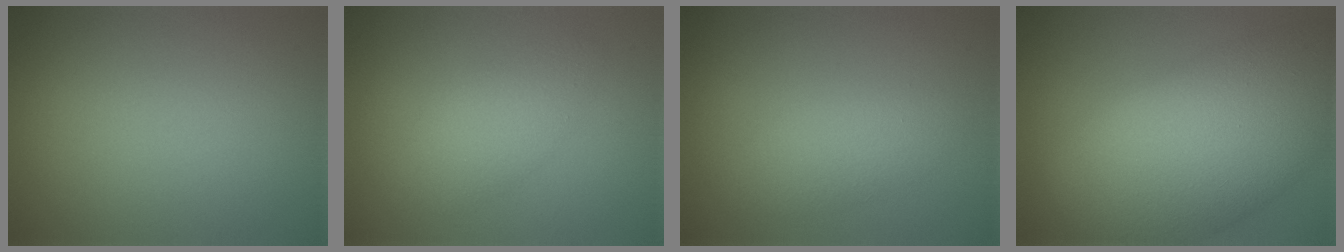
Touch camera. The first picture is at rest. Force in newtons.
{"total": 2.7, "press": 2.7, "slide": 0.1}
{"total": 2.4, "press": 2.4, "slide": 0.2}
{"total": 13.4, "press": 13.3, "slide": 0.5}